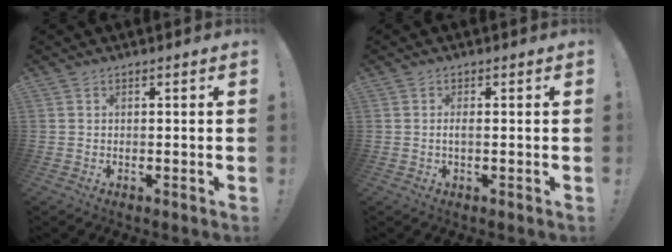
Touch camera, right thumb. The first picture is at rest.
{"total": 1.6, "force": [-0.4, 0.2, 1.5], "torque": [-0.029, 0.001, -0.008]}